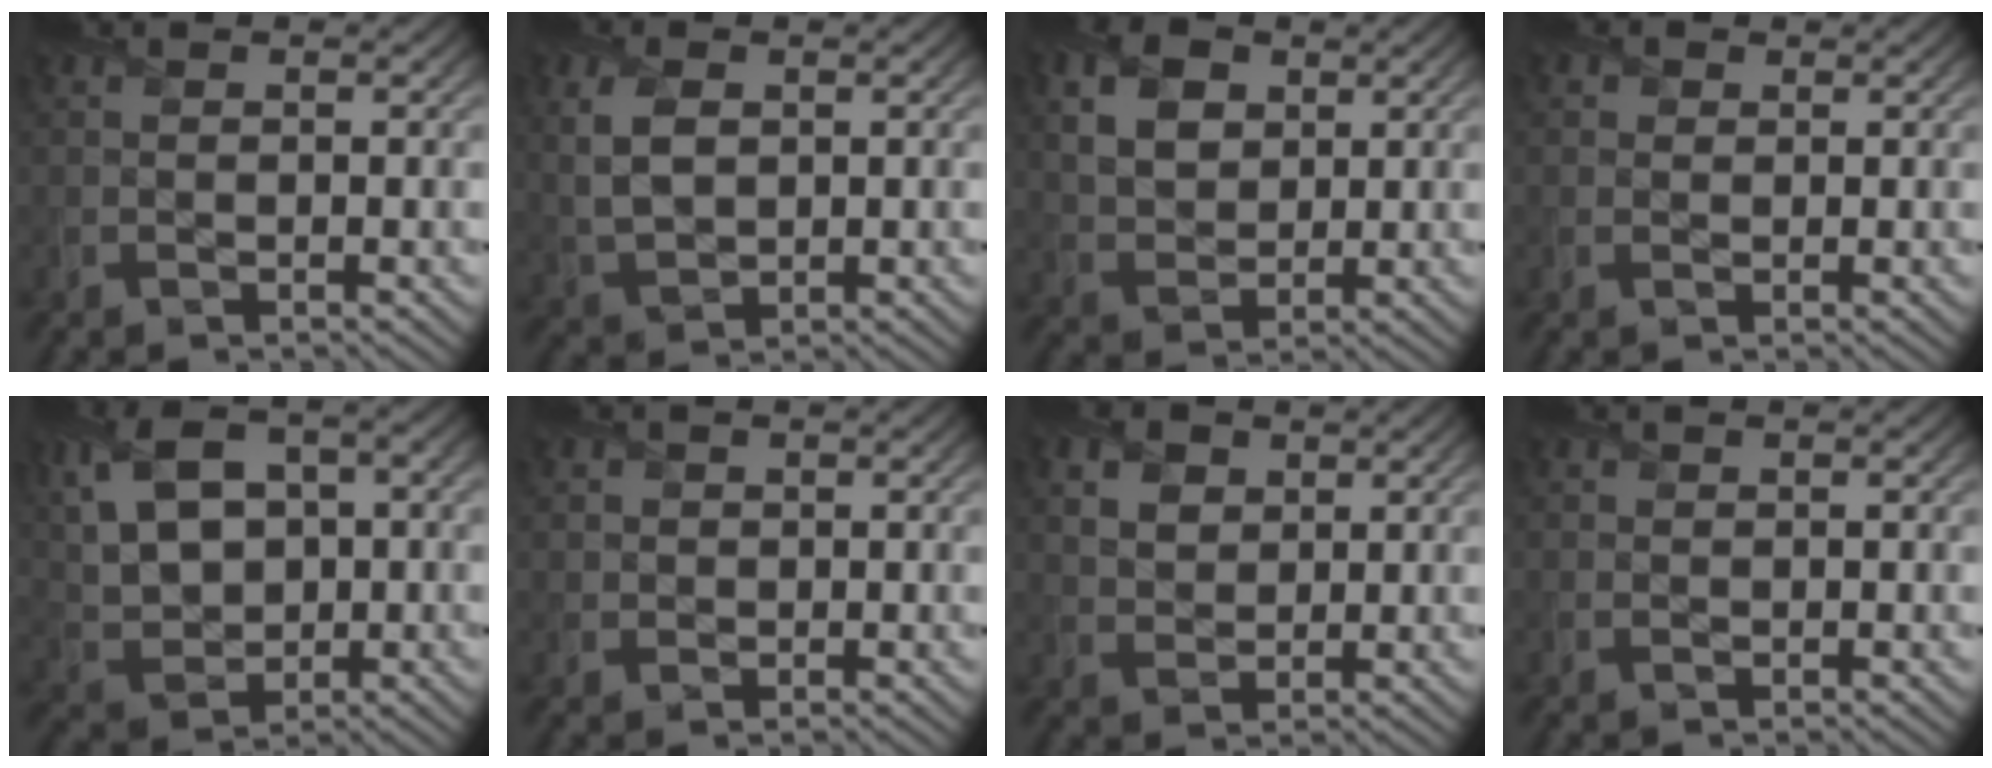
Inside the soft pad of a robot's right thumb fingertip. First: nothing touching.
{"total": 5.3, "force": [1.2, 3.5, 3.8], "torque": [-0.101, 0.002, 0.025]}
{"total": 6.6, "force": [2.5, 4.6, 4.0], "torque": [-0.102, 0.005, 0.042]}
{"total": 1.4, "force": [0.6, 1.2, 0.3], "torque": [-0.004, -0.003, 0.006]}
{"total": 11.1, "force": [2.3, 7.3, 8.0], "torque": [-0.198, 0.006, 0.045]}
{"total": 2.0, "force": [0.6, 1.9, 0.3], "torque": [-0.014, -0.008, 0.012]}
{"total": 4.2, "force": [2.0, 3.0, 2.2], "torque": [-0.057, -0.001, 0.035]}
{"total": 0.6, "force": [0.3, 0.5, 0.1], "torque": [-0.002, -0.004, 0.005]}